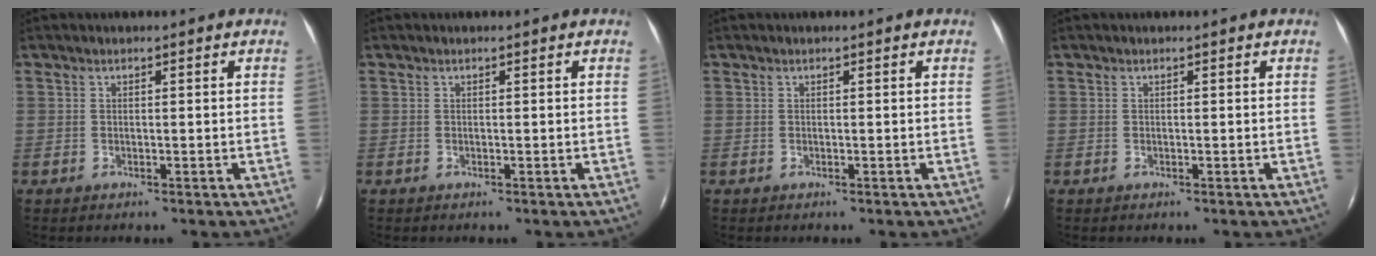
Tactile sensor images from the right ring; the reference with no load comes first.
{"total": 0.0}
{"total": 0.0}
{"total": 0.0}